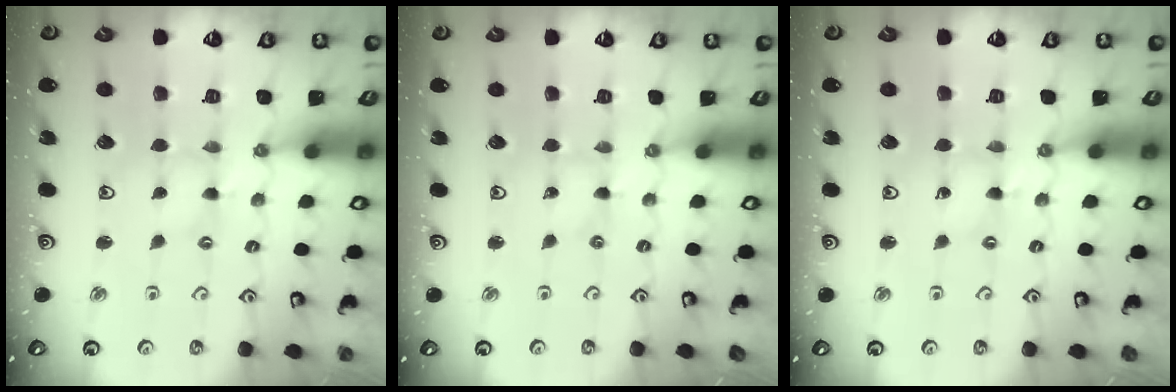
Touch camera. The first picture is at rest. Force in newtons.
{"total": 0.0}
{"total": 1.4, "press": 1.4, "slide": 0.1}